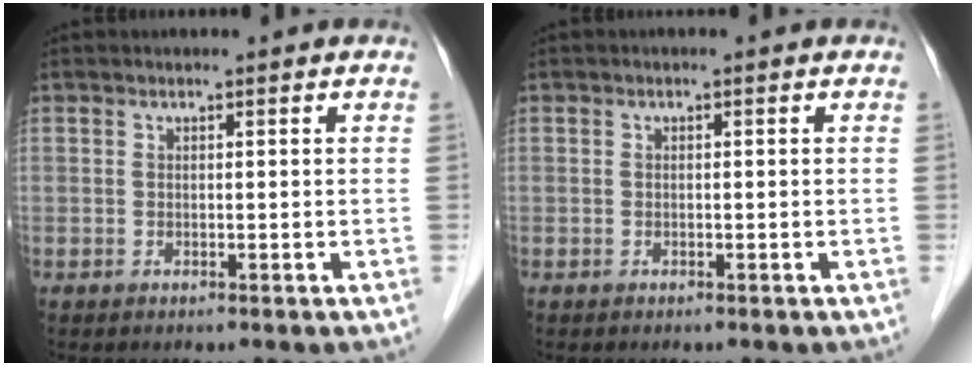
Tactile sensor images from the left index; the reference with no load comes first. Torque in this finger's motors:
{"motor_torque": [0.01, 0.01, 0.00, 0.00]}